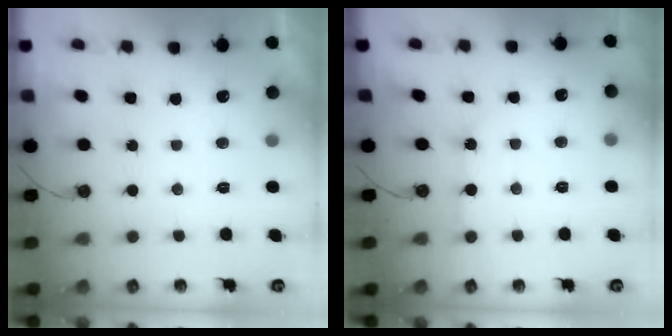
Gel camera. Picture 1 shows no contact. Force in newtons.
{"total": 3.8, "press": 3.8, "slide": 0.4}